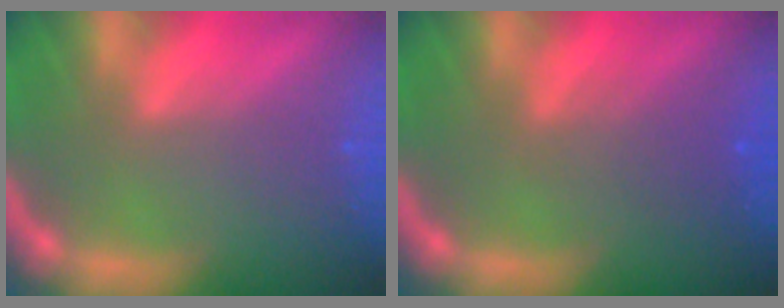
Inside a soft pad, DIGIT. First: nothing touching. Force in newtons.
{"total": 2.5}